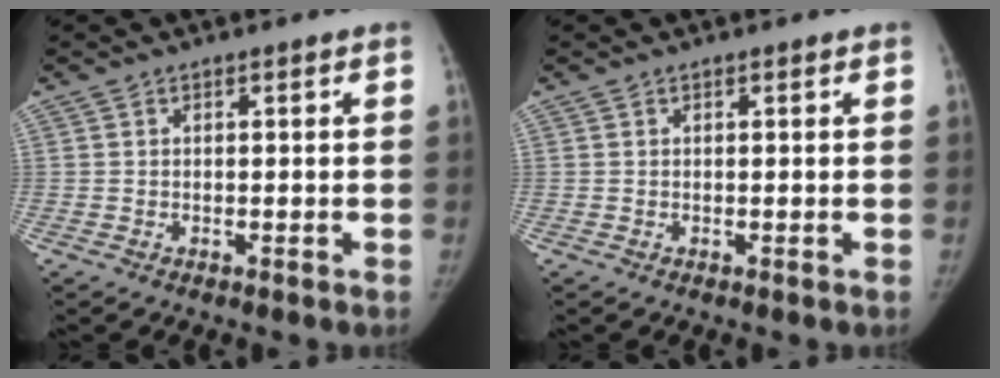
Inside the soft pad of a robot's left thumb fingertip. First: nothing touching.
{"total": 0.0}